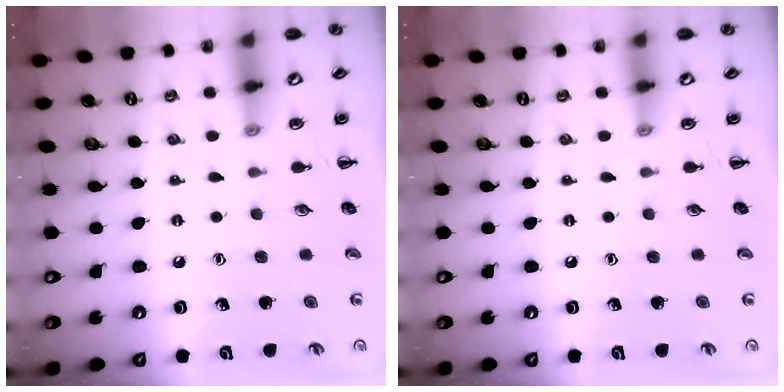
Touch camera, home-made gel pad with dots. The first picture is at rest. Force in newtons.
{"total": 0.0}